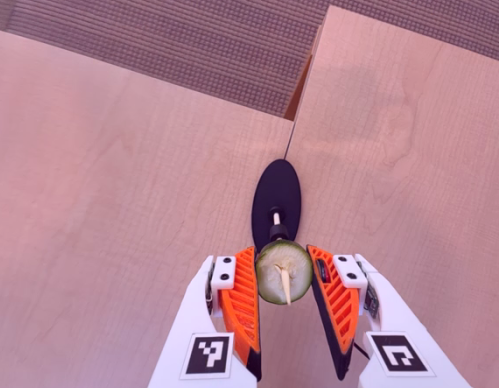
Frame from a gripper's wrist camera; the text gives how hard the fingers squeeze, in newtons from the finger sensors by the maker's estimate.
{"total": 11.5, "left": 11.4, "right": 11.6}